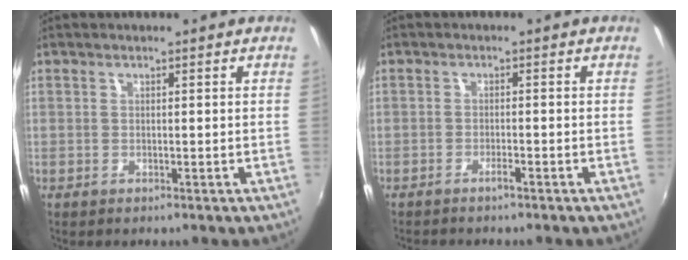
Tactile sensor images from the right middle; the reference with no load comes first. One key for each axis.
{"total": 1.6, "fx": -1.4, "fy": 0.0, "fz": 0.7, "tx": -0.018, "ty": 0.002, "tz": -0.026}